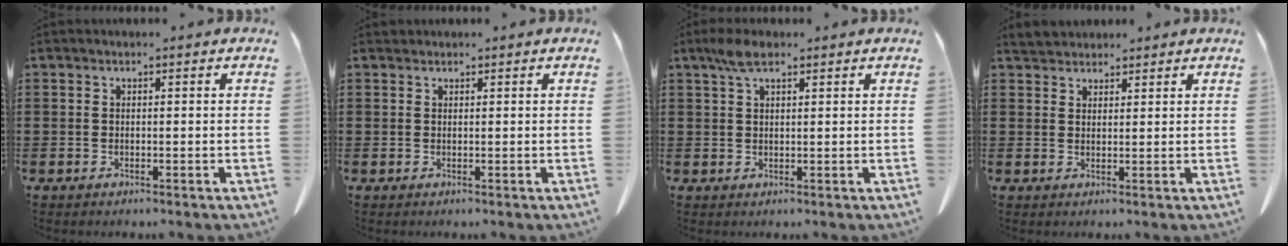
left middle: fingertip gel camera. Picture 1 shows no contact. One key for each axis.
{"total": 0.6, "fx": 0.5, "fy": 0.2, "fz": 0.0, "tx": -0.002, "ty": -0.002, "tz": 0.012}
{"total": 3.7, "fx": 2.2, "fy": 1.2, "fz": 2.7, "tx": -0.060, "ty": 0.003, "tz": 0.040}
{"total": 2.5, "fx": 2.4, "fy": 0.5, "fz": 0.1, "tx": -0.009, "ty": -0.001, "tz": 0.050}